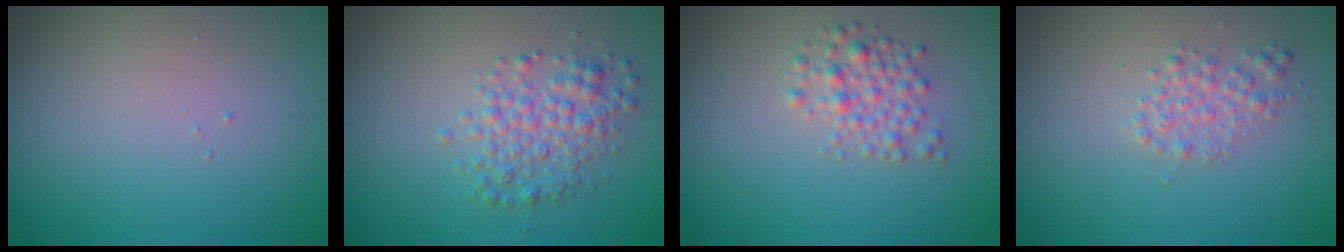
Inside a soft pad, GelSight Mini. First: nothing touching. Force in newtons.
{"total": 3.2, "press": 3.2, "slide": 0.1}
{"total": 2.3, "press": 2.3, "slide": 0.1}
{"total": 1.7, "press": 1.7, "slide": 0.0}